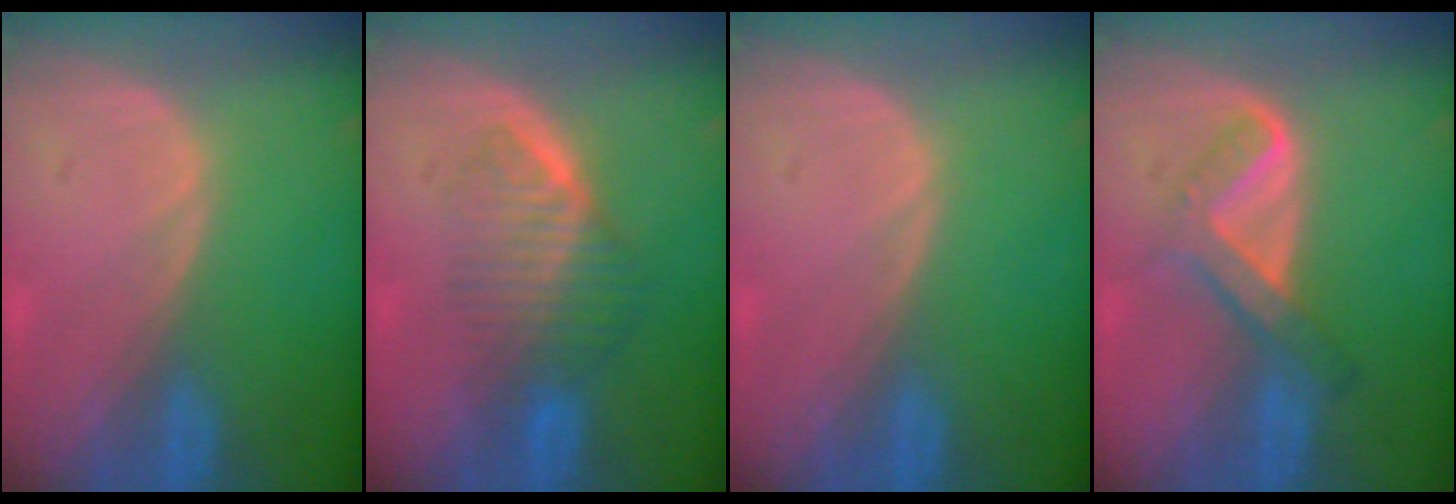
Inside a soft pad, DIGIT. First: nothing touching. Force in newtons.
{"total": 6.6, "press": 6.0, "slide": 2.8}
{"total": 0.0}
{"total": 5.8, "press": 5.2, "slide": 2.5}